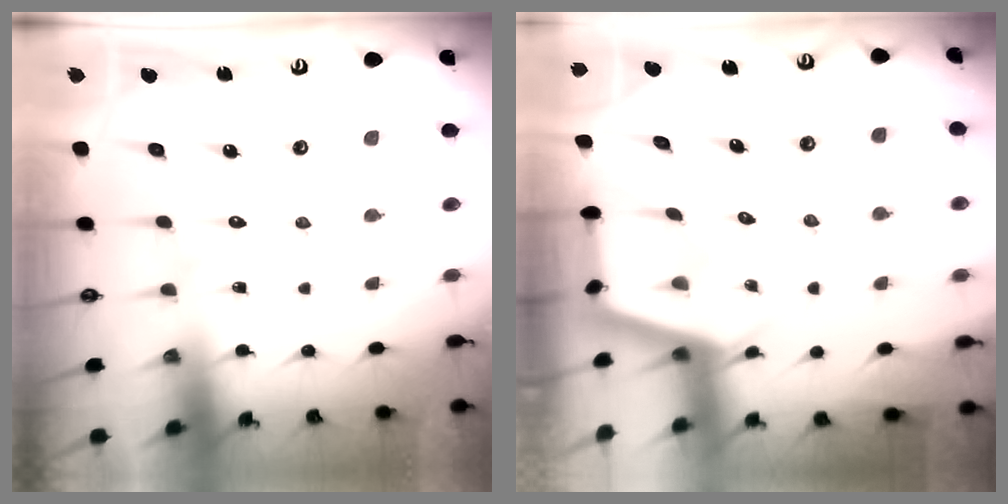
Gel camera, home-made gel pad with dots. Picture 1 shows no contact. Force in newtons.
{"total": 2.7, "press": 2.7, "slide": 0.3}